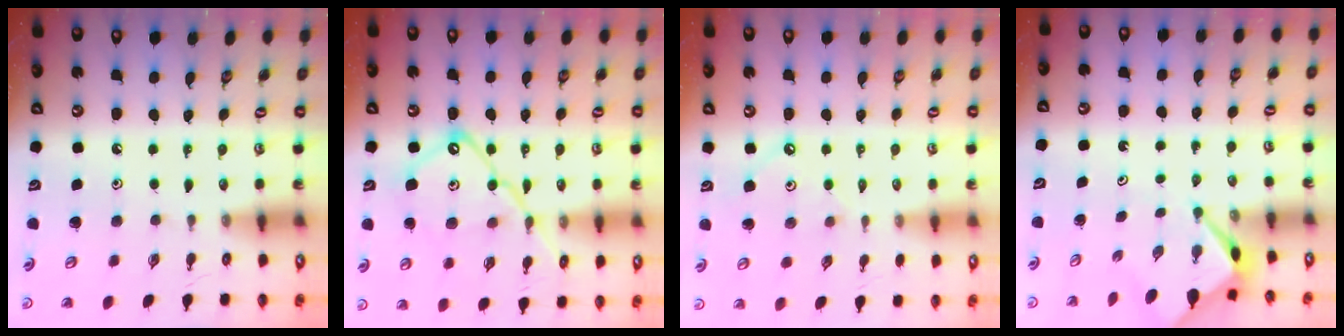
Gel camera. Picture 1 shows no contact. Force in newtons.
{"total": 16.0, "press": 15.9, "slide": 1.6}
{"total": 1.8, "press": 1.8, "slide": 0.0}
{"total": 2.9, "press": 2.9, "slide": 0.2}